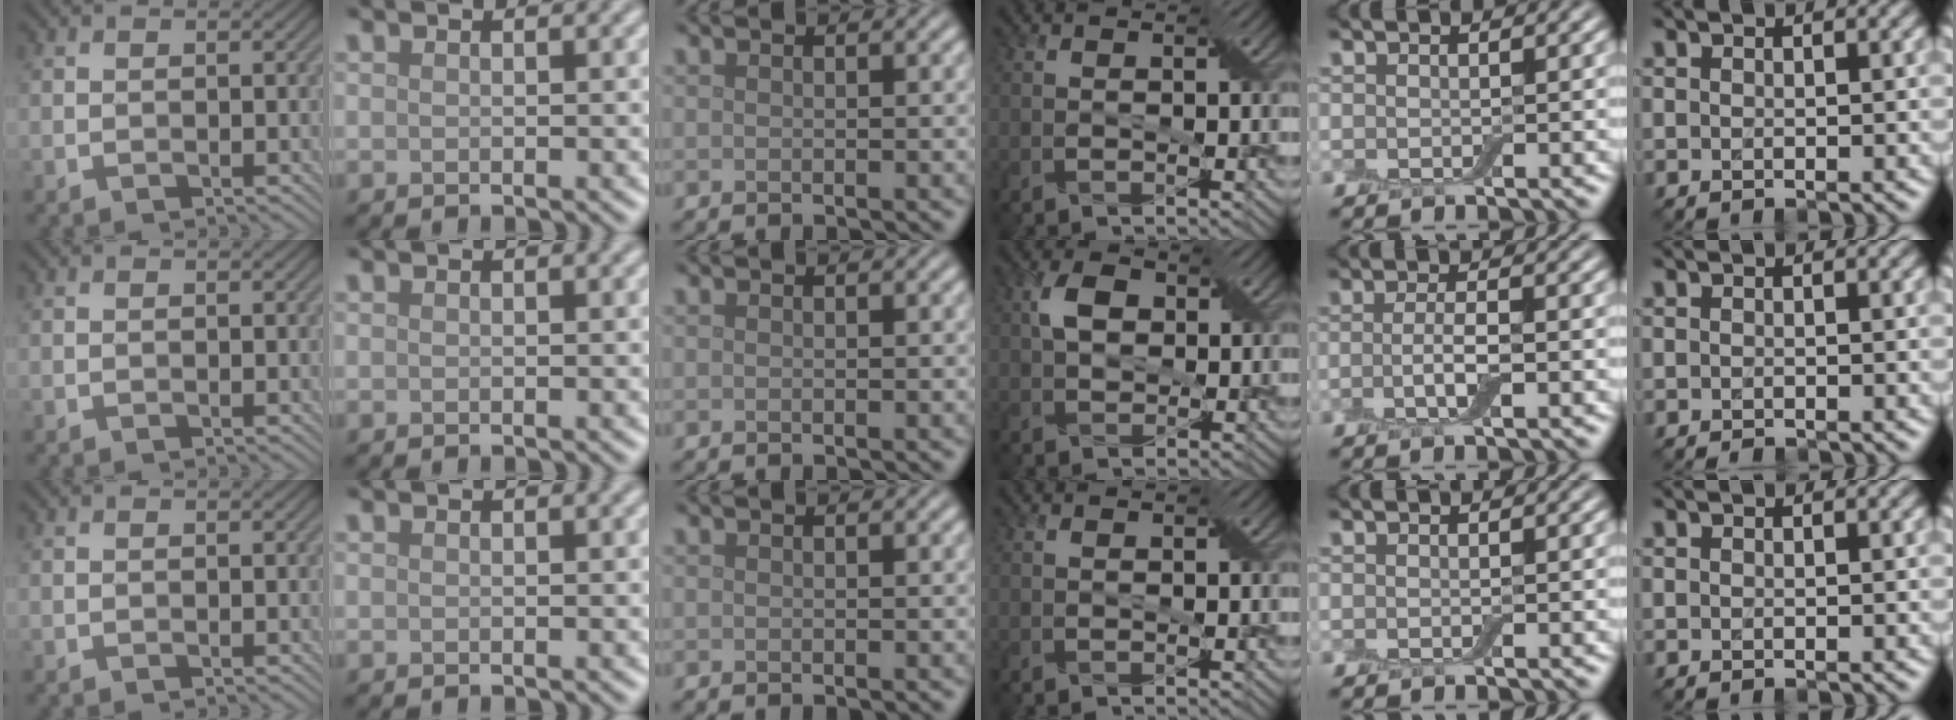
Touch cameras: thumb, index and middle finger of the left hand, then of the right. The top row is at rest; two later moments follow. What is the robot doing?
{"motion": "fold", "object": "apron"}